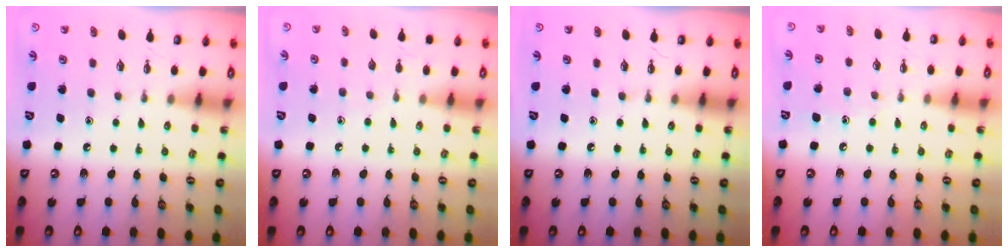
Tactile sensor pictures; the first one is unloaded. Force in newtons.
{"total": 4.7, "press": 4.7, "slide": 0.7}
{"total": 0.0}
{"total": 4.9, "press": 4.8, "slide": 0.6}